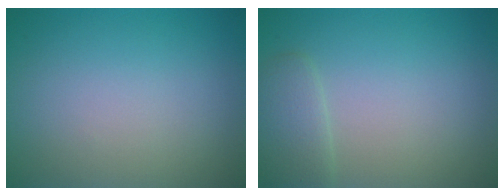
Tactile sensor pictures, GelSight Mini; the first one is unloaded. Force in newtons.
{"total": 2.1, "press": 2.0, "slide": 0.1}